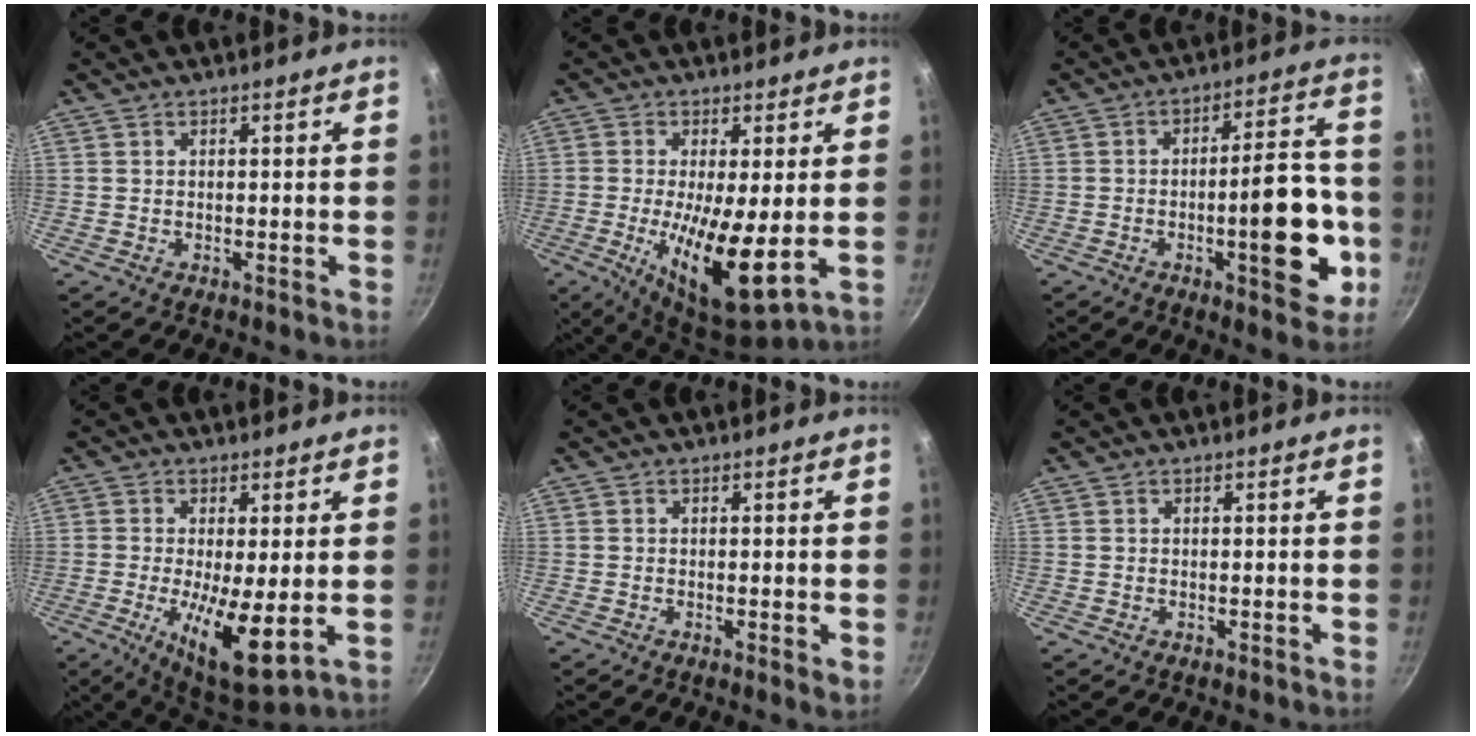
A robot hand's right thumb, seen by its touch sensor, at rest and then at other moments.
{"total": 13.3, "force": [-1.3, 3.7, 12.7], "torque": [-0.224, -0.020, -0.016]}
{"total": 16.0, "force": [-4.5, 5.7, 14.2], "torque": [-0.159, 0.034, -0.061]}
{"total": 11.9, "force": [-1.5, 3.4, 11.3], "torque": [-0.187, -0.020, -0.016]}
{"total": 1.4, "force": [-0.2, 0.2, 1.4], "torque": [-0.022, -0.006, -0.004]}
{"total": 0.0}